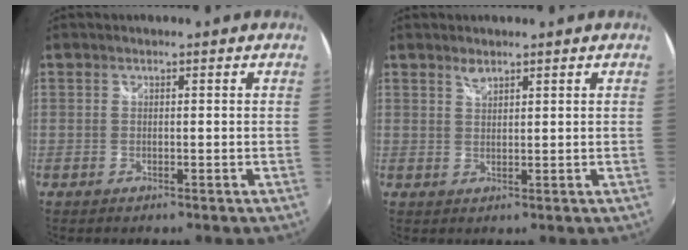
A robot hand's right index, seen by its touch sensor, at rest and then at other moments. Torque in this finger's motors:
{"motor_torque": [0.04, -0.02, 0.00, 0.01]}